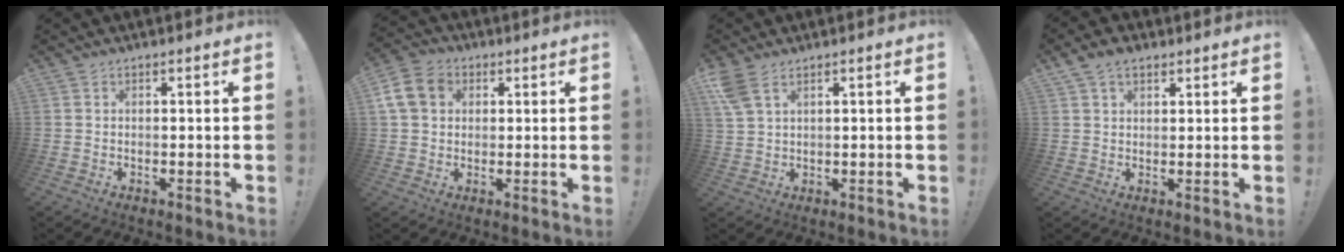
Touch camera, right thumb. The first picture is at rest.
{"total": 10.9, "force": [3.2, 8.4, 6.1], "torque": [-0.113, 0.001, 0.066]}
{"total": 6.1, "force": [3.7, 2.8, 3.9], "torque": [-0.091, -0.012, 0.071]}
{"total": 5.2, "force": [3.2, 3.3, 2.5], "torque": [-0.042, -0.006, 0.061]}